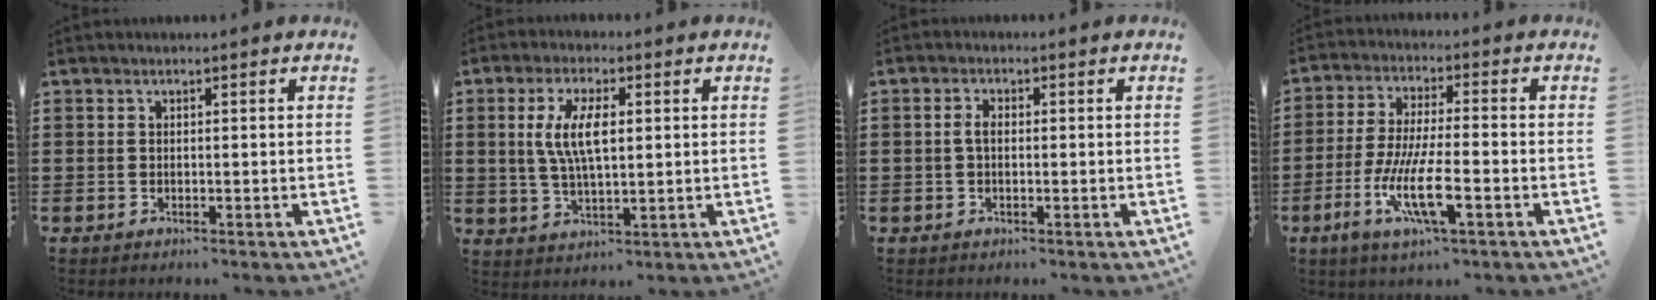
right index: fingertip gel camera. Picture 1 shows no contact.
{"total": 7.4, "force": [1.3, 2.9, 6.7], "torque": [-0.141, 0.008, 0.018]}
{"total": 2.0, "force": [-0.1, 1.0, 1.7], "torque": [-0.034, 0.003, -0.003]}
{"total": 9.8, "force": [-3.8, 1.9, 8.9], "torque": [-0.189, -0.015, -0.075]}